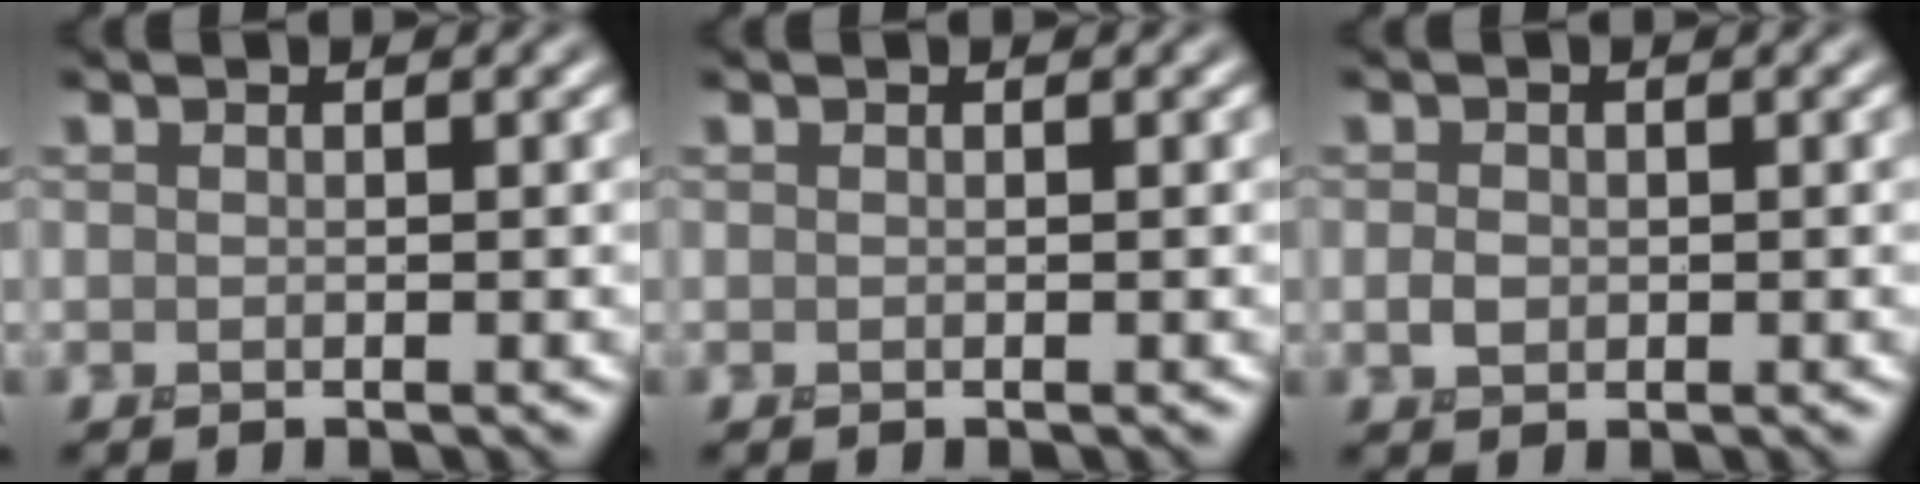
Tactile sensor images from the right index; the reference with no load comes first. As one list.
[{"total": 0.0}, {"total": 1.0, "force": [0.0, 0.9, 0.5], "torque": [-0.011, 0.001, -0.006]}]